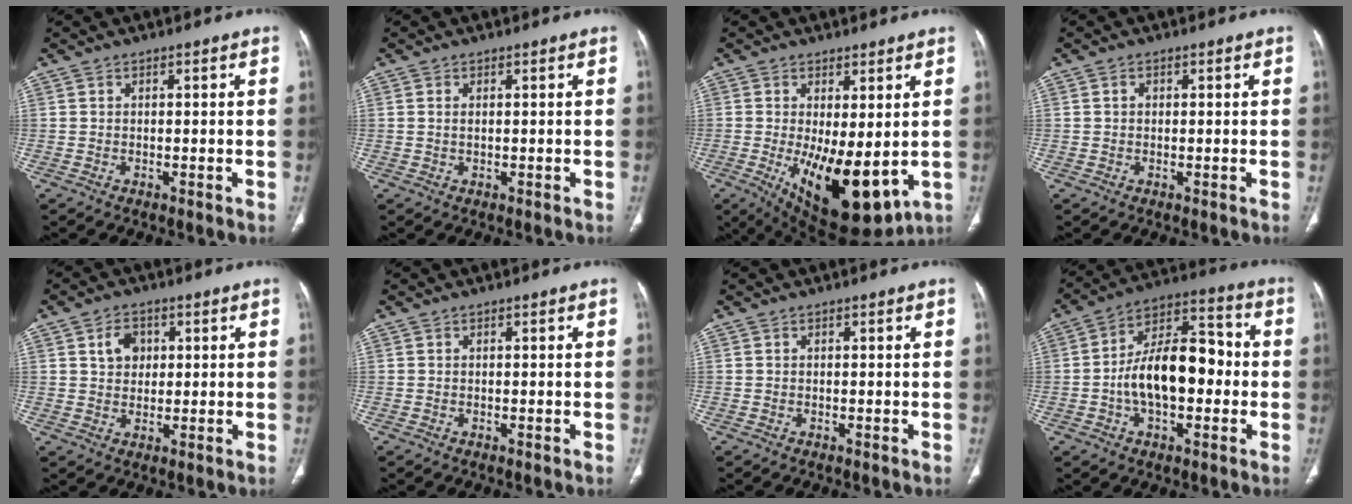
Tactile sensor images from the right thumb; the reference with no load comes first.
{"total": 0.9, "force": [0.2, 0.4, 0.8], "torque": [-0.020, 0.002, 0.007]}
{"total": 15.8, "force": [-2.4, 6.6, 14.1], "torque": [-0.216, -0.033, -0.013]}
{"total": 1.3, "force": [0.4, 1.1, 0.6], "torque": [-0.007, 0.000, 0.006]}
{"total": 5.0, "force": [1.6, 3.8, 2.7], "torque": [-0.026, -0.004, 0.026]}
{"total": 0.0}
{"total": 0.0}
{"total": 16.2, "force": [-1.8, 9.0, 13.3], "torque": [-0.207, 0.044, -0.036]}